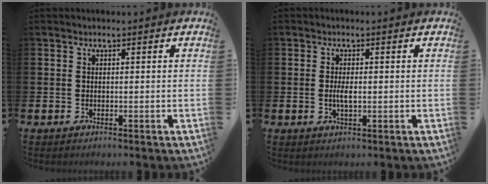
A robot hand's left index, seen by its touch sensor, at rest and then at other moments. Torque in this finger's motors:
{"motor_torque": [0.30, 0.26, 0.04, 0.04]}